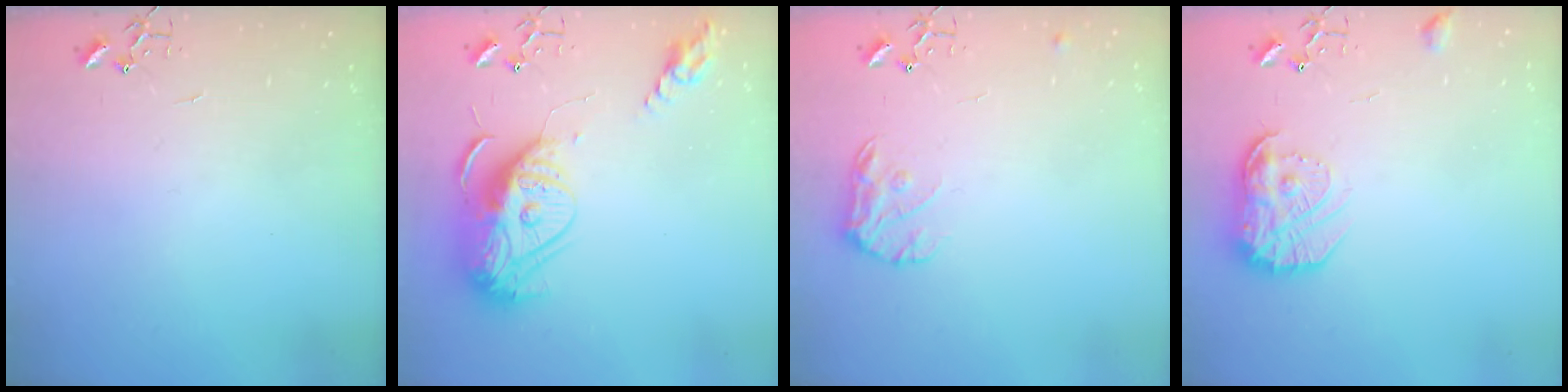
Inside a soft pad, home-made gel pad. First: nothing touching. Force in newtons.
{"total": 17.7, "press": 17.6, "slide": 1.6}
{"total": 9.8, "press": 9.8, "slide": 0.5}
{"total": 15.3, "press": 15.2, "slide": 1.0}